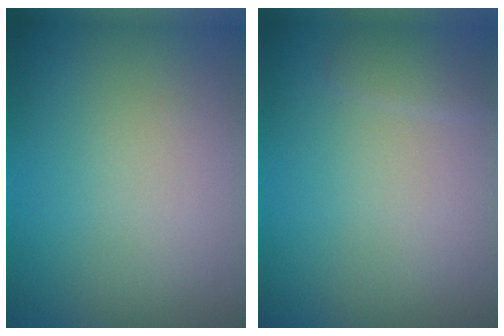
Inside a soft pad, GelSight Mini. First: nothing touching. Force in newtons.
{"total": 1.0, "press": 1.0, "slide": 0.2}